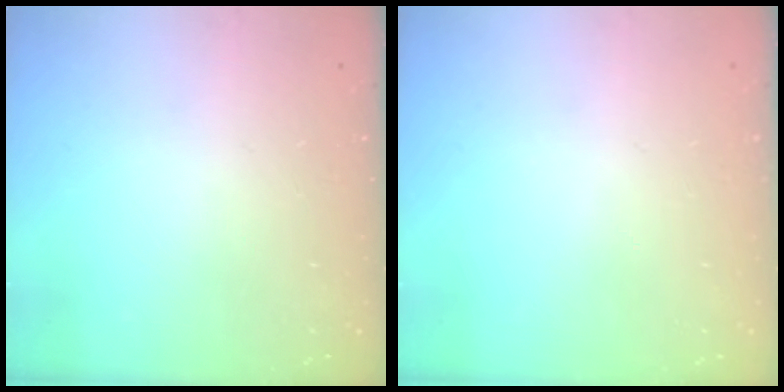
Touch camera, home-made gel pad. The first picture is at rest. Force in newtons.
{"total": 0.0}